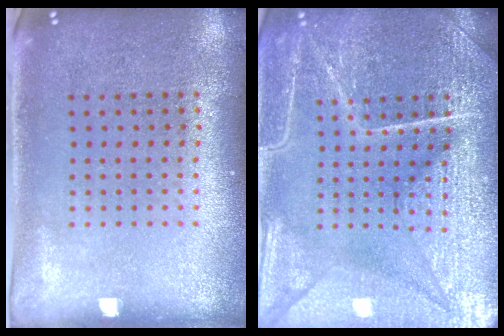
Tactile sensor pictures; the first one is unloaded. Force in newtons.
{"total": 7.0, "press": 6.9, "slide": 0.8}